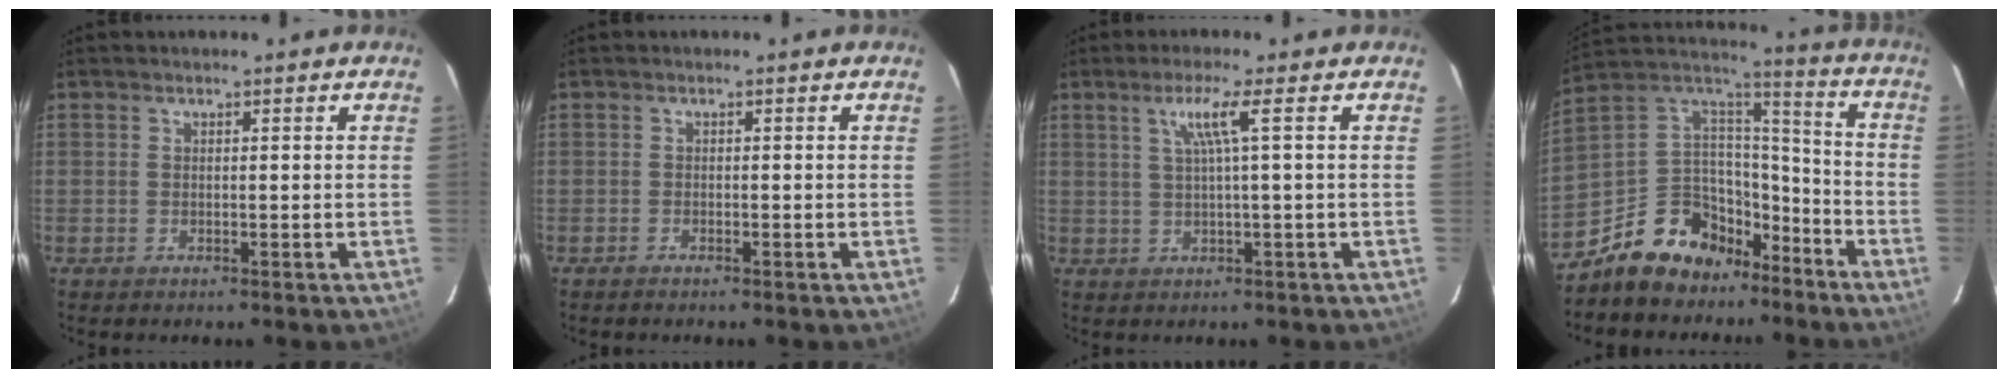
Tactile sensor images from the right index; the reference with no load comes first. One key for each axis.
{"total": 0.8, "fx": -0.7, "fy": 0.1, "fz": 0.3, "tx": -0.010, "ty": 0.001, "tz": -0.015}
{"total": 4.3, "fx": 1.3, "fy": -1.2, "fz": 3.9, "tx": -0.067, "ty": 0.003, "tz": 0.027}
{"total": 17.9, "fx": -11.8, "fy": 10.9, "fz": 7.8, "tx": -0.176, "ty": 0.046, "tz": -0.186}